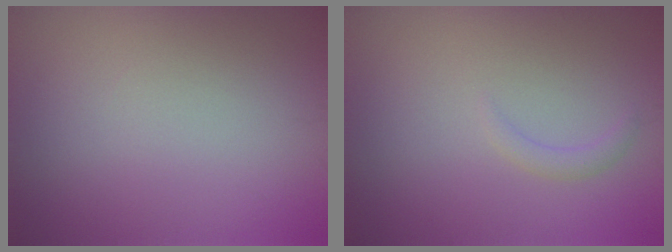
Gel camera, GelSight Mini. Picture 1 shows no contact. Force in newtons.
{"total": 1.0, "press": 1.0, "slide": 0.2}